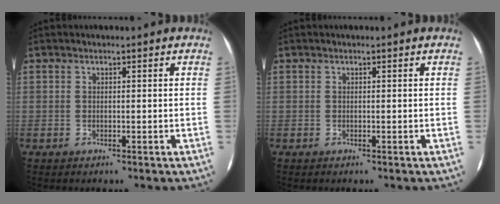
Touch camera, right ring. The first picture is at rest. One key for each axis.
{"total": 0.0}